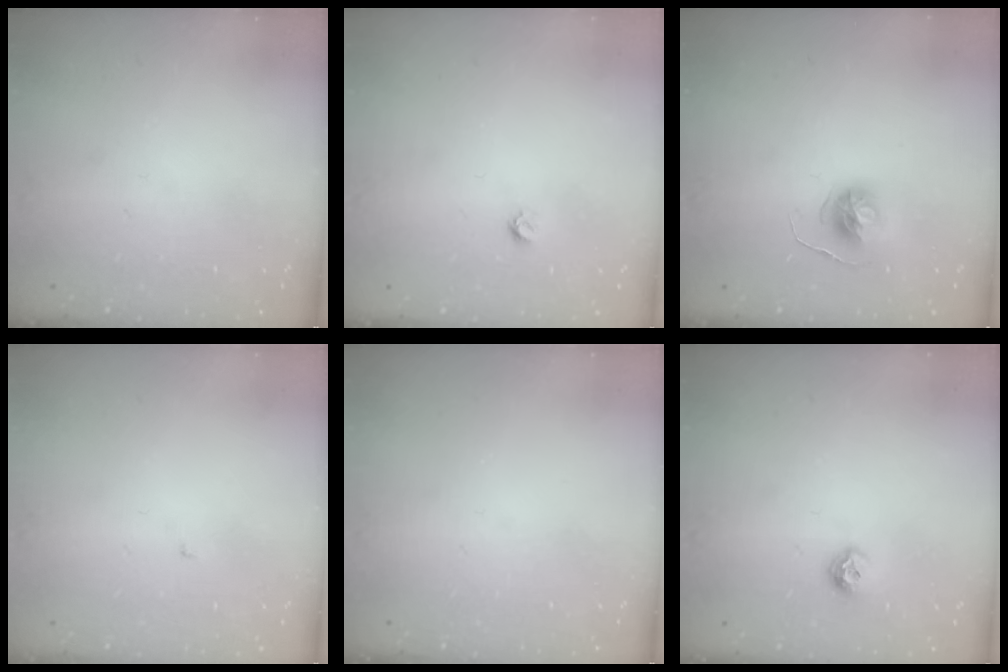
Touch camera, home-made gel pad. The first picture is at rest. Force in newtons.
{"total": 3.6, "press": 3.6, "slide": 0.3}
{"total": 6.4, "press": 6.4, "slide": 0.6}
{"total": 1.8, "press": 1.8, "slide": 0.2}
{"total": 0.0}
{"total": 7.5, "press": 7.4, "slide": 0.7}